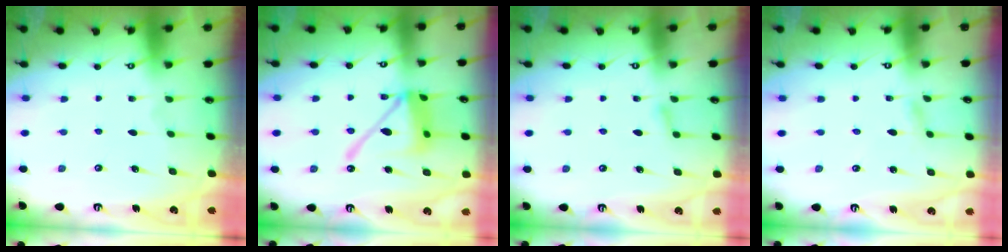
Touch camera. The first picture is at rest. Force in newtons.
{"total": 14.4, "press": 14.3, "slide": 1.3}
{"total": 4.3, "press": 4.3, "slide": 0.5}
{"total": 1.4, "press": 1.4, "slide": 0.1}